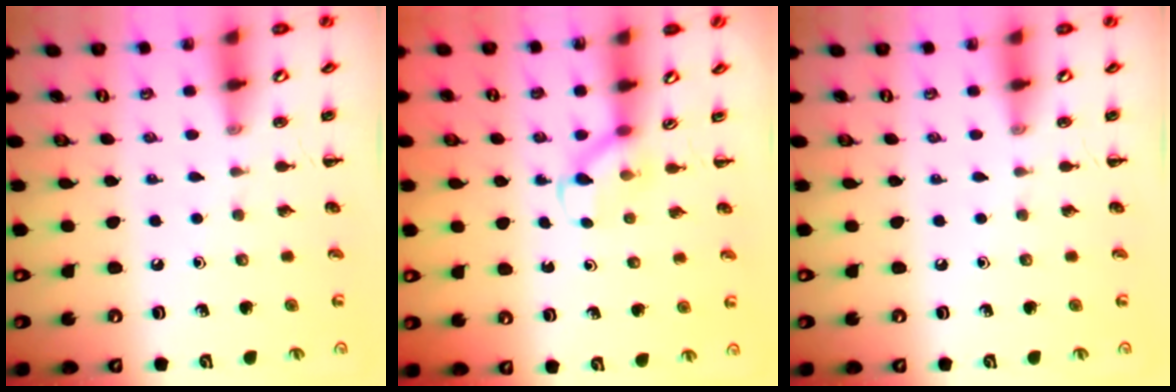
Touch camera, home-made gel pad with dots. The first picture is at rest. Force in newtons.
{"total": 3.1, "press": 2.9, "slide": 1.3}
{"total": 0.0}